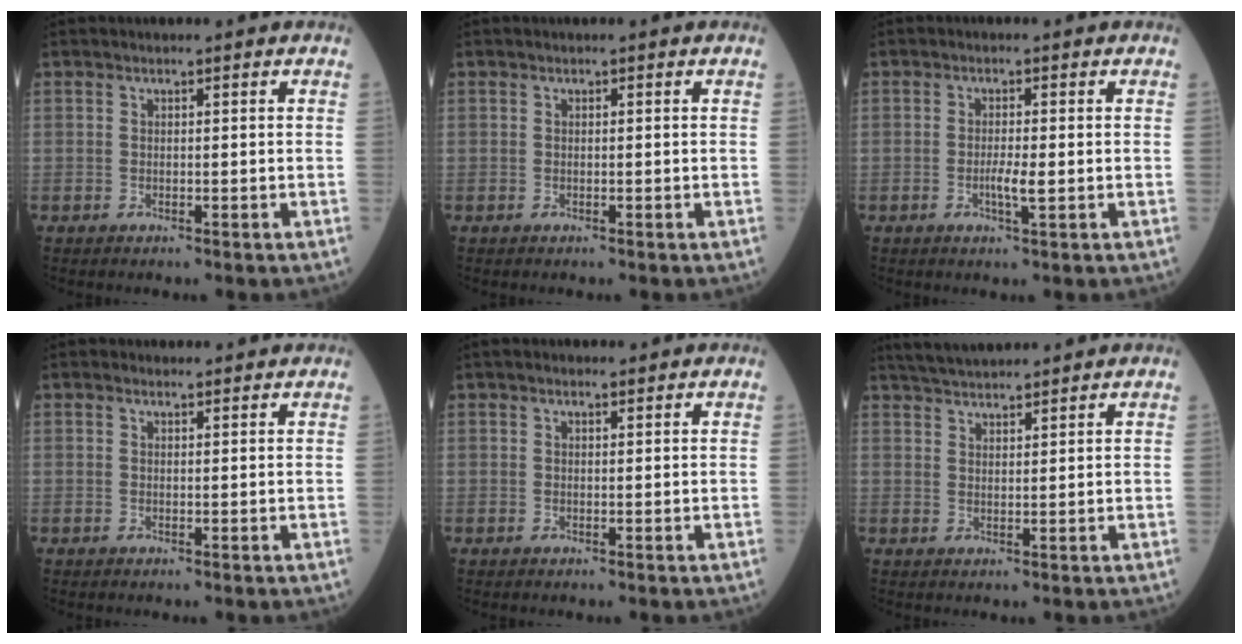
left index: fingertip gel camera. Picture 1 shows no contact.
{"total": 0.0}
{"total": 2.5, "force": [-0.7, 0.2, 2.4], "torque": [-0.047, -0.006, -0.011]}
{"total": 1.1, "force": [1.0, 0.5, 0.1], "torque": [-0.009, 0.003, 0.014]}
{"total": 1.1, "force": [0.8, 0.5, 0.4], "torque": [-0.016, 0.007, 0.011]}
{"total": 6.8, "force": [6.4, 0.7, 2.3], "torque": [-0.045, 0.030, 0.110]}